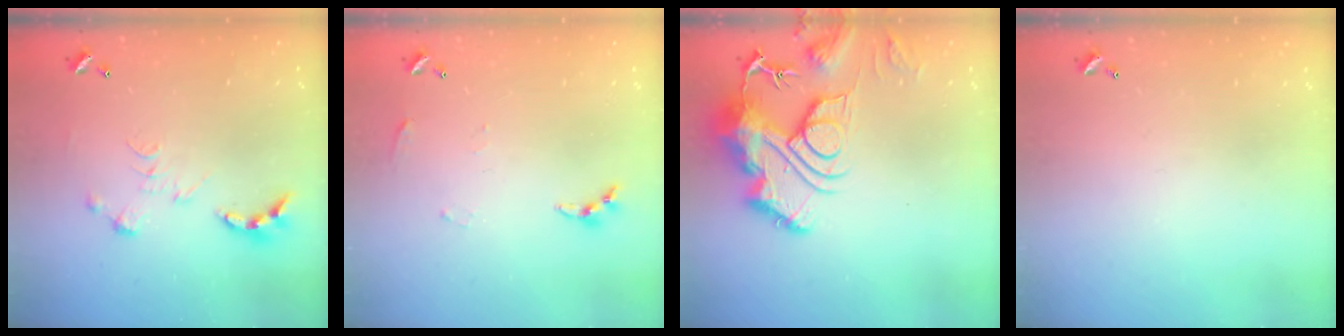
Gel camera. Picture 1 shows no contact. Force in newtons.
{"total": 4.6, "press": 4.6, "slide": 0.4}
{"total": 17.8, "press": 17.8, "slide": 1.8}
{"total": 0.0}